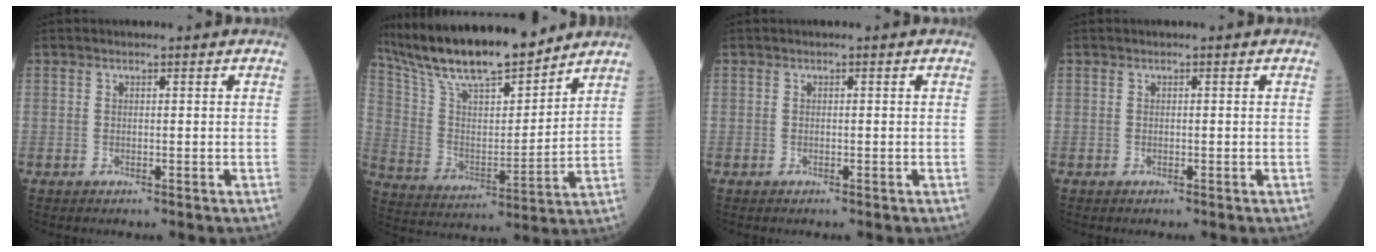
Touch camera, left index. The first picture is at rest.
{"total": 18.6, "force": [16.2, 2.7, 8.7], "torque": [-0.165, 0.008, 0.295]}
{"total": 0.0}
{"total": 0.0}